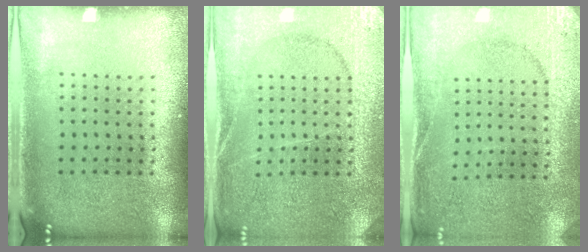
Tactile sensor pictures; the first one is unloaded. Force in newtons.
{"total": 3.0, "press": 2.9, "slide": 0.4}
{"total": 2.6, "press": 2.5, "slide": 0.6}